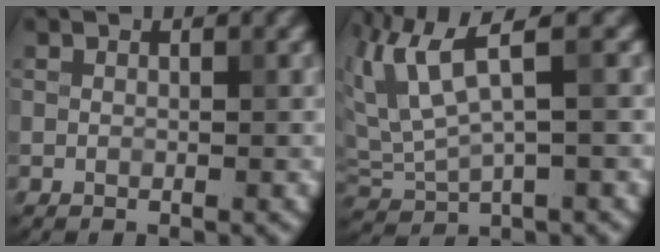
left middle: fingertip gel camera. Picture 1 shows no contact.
{"total": 6.0, "force": [2.6, 1.7, 5.1], "torque": [-0.122, 0.009, 0.052]}